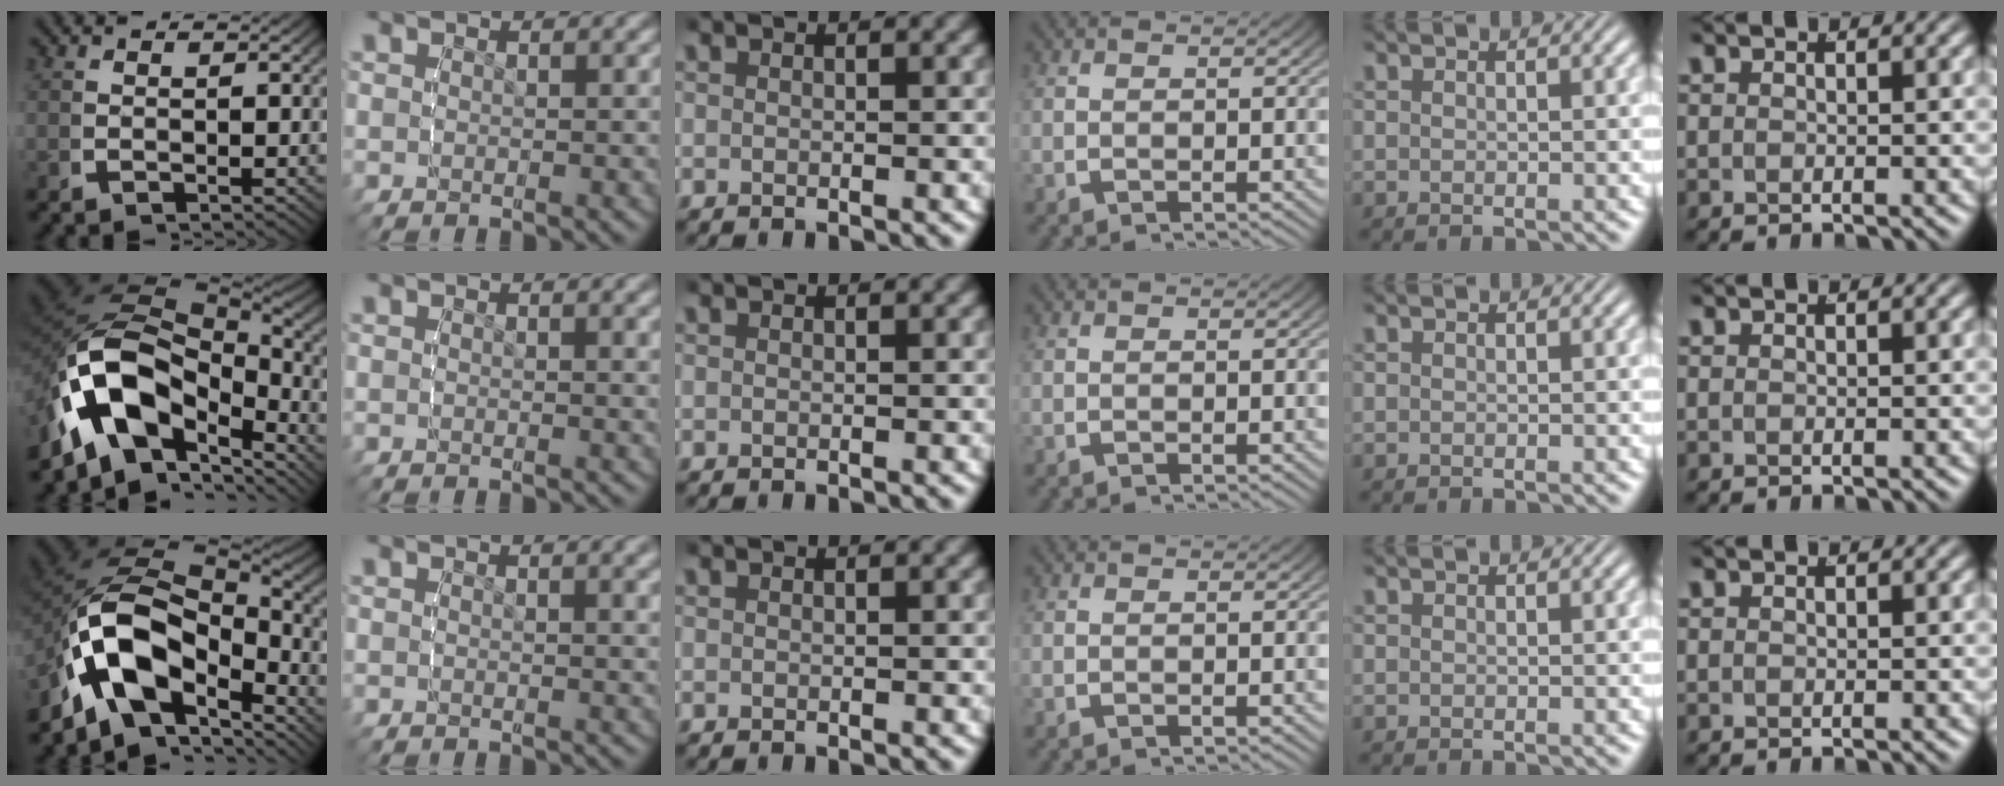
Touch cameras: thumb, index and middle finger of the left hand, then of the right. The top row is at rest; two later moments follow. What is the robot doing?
{"motion": "lift_and_place", "object": "screwdriver"}